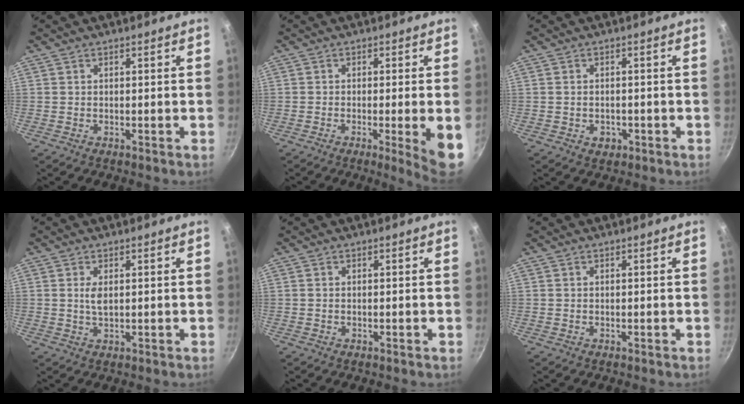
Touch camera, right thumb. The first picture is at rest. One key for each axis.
{"total": 7.5, "fx": -1.9, "fy": 0.3, "fz": 7.3, "tx": -0.097, "ty": -0.003, "tz": -0.024}
{"total": 2.4, "fx": -0.8, "fy": 1.8, "fz": 1.3, "tx": -0.021, "ty": 0.005, "tz": -0.006}
{"total": 2.5, "fx": 0.5, "fy": 1.1, "fz": 2.1, "tx": -0.038, "ty": -0.003, "tz": 0.010}
{"total": 0.0}
{"total": 0.0}